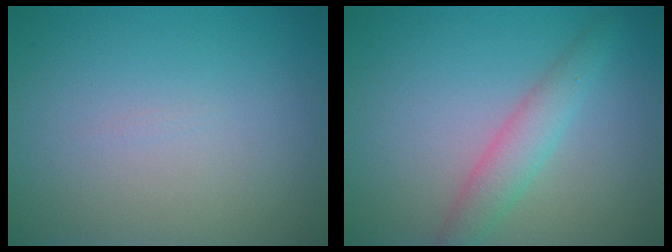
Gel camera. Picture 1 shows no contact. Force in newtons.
{"total": 2.9, "press": 2.9, "slide": 0.1}